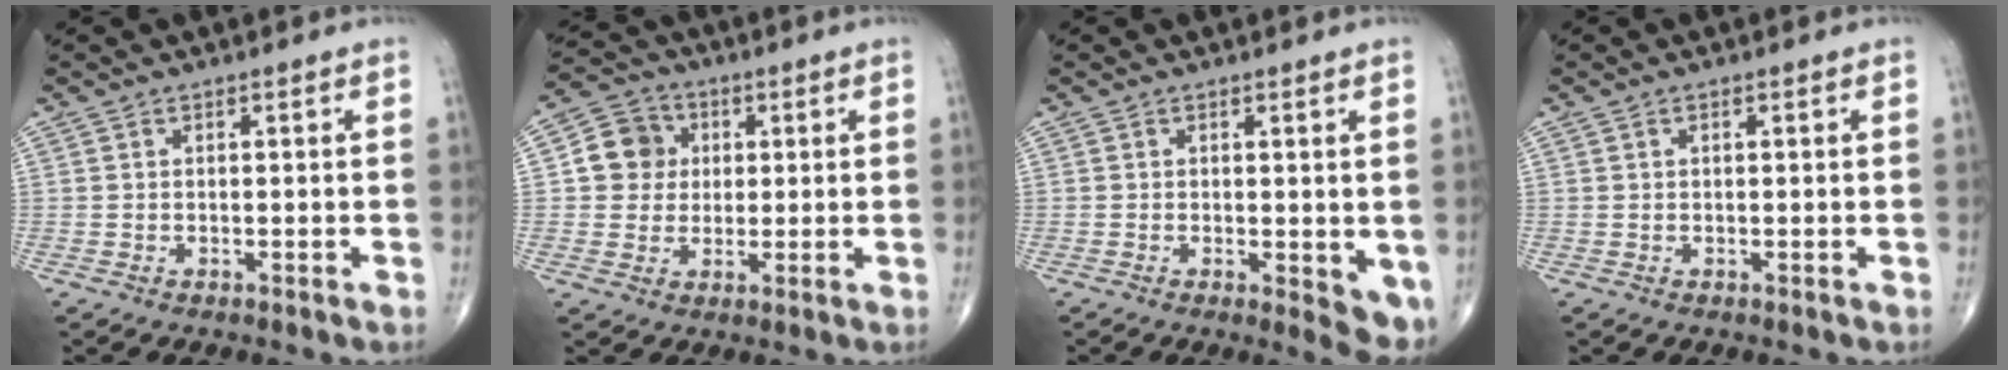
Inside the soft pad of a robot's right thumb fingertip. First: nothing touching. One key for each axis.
{"total": 8.1, "fx": 1.2, "fy": 7.5, "fz": 2.9, "tx": -0.019, "ty": 0.006, "tz": 0.011}
{"total": 5.4, "fx": -0.6, "fy": 2.0, "fz": 5.0, "tx": -0.056, "ty": -0.013, "tz": -0.007}
{"total": 0.0}